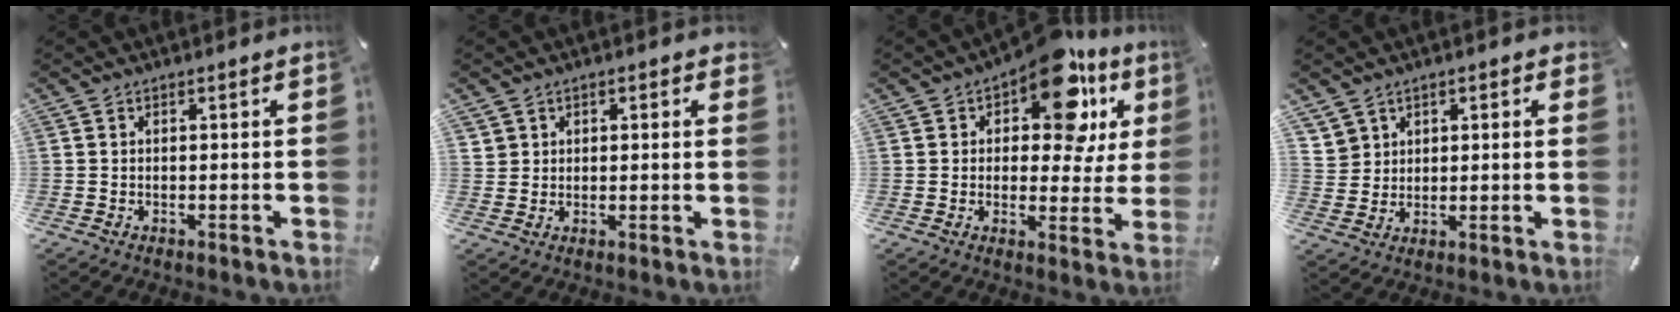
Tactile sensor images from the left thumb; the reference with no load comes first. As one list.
[{"total": 3.0, "force": [1.5, 2.6, -0.2], "torque": [0.010, -0.005, 0.026]}, {"total": 16.2, "force": [8.5, 8.2, 11.0], "torque": [-0.154, -0.044, 0.141]}, {"total": 5.2, "force": [2.7, 4.4, 0.0], "torque": [-0.006, -0.013, 0.049]}]